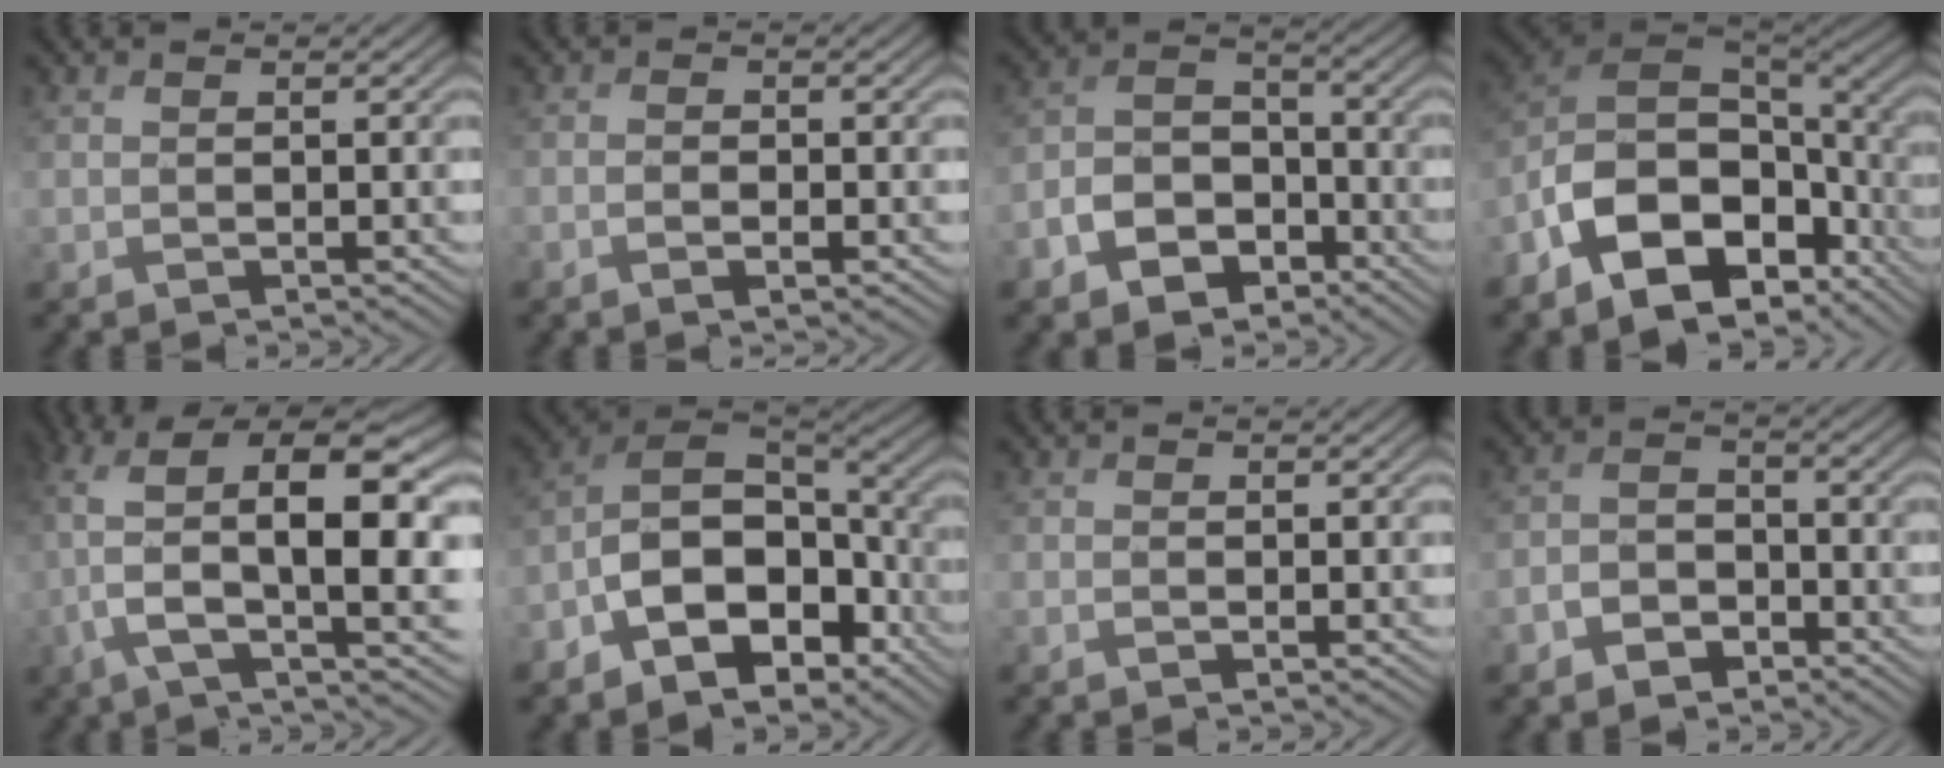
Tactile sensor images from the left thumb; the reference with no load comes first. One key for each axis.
{"total": 1.6, "fx": -1.3, "fy": 0.6, "fz": 0.8, "tx": -0.005, "ty": 0.000, "tz": -0.028}
{"total": 7.6, "fx": -5.1, "fy": 4.8, "fz": 3.1, "tx": -0.060, "ty": -0.003, "tz": -0.109}
{"total": 15.6, "fx": -6.8, "fy": 10.1, "fz": 9.7, "tx": -0.221, "ty": -0.031, "tz": -0.123}
{"total": 12.8, "fx": -0.2, "fy": 4.8, "fz": 11.9, "tx": -0.242, "ty": -0.011, "tz": -0.005}
{"total": 12.4, "fx": -6.0, "fy": 7.5, "fz": 7.9, "tx": -0.145, "ty": -0.014, "tz": -0.127}
{"total": 0.5, "fx": -0.4, "fy": 0.2, "fz": 0.2, "tx": 0.004, "ty": 0.002, "tz": -0.012}
{"total": 4.2, "fx": -3.2, "fy": 2.3, "fz": 1.2, "tx": -0.018, "ty": 0.002, "tz": -0.075}